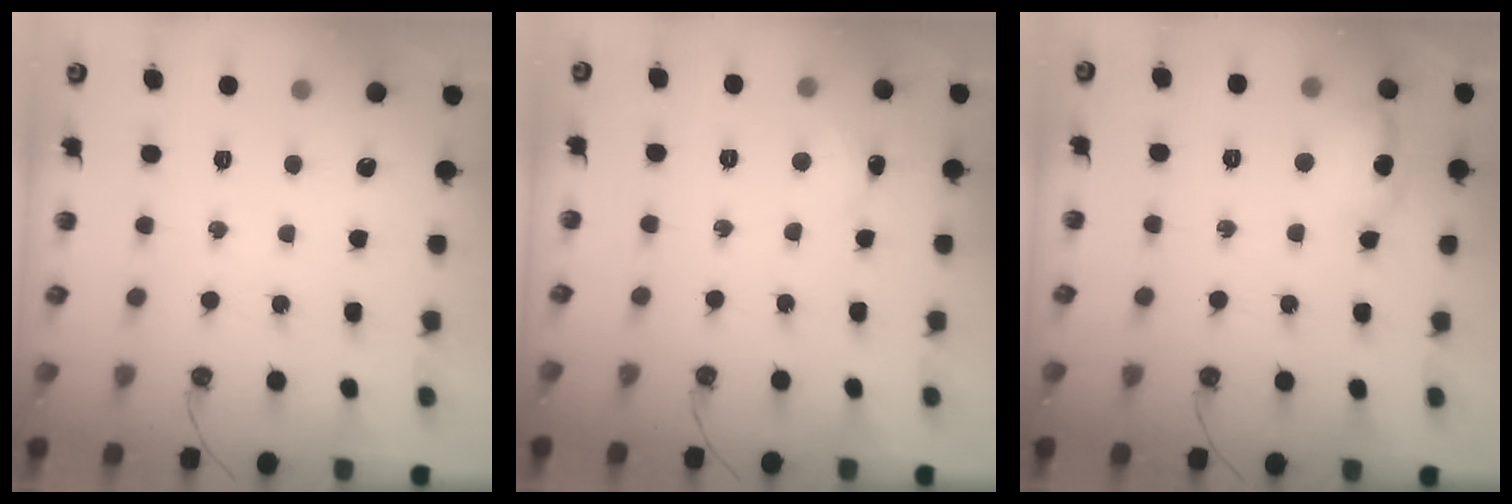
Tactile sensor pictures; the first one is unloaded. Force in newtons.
{"total": 1.7, "press": 1.6, "slide": 0.4}
{"total": 11.1, "press": 10.5, "slide": 3.7}